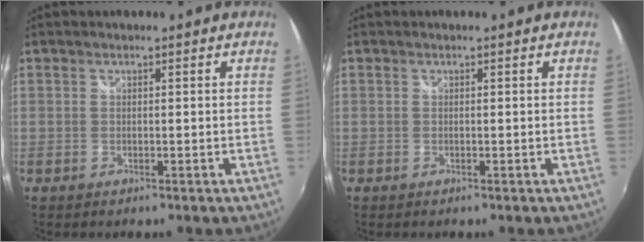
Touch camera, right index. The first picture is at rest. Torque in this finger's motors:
{"motor_torque": [0.00, 0.00, -0.02, 0.00]}